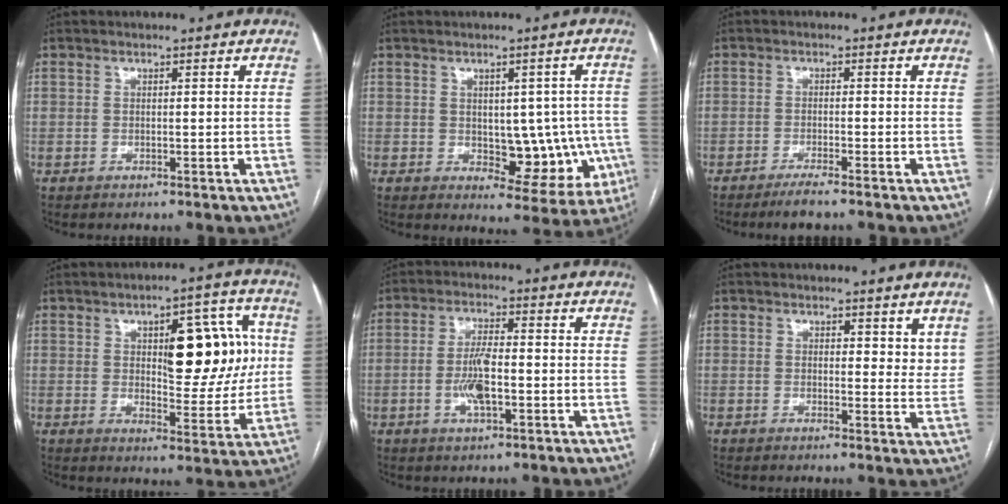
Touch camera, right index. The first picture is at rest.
{"total": 9.5, "force": [-1.0, 5.3, 7.8], "torque": [-0.076, 0.012, 0.006]}
{"total": 3.1, "force": [-2.5, -0.2, 1.8], "torque": [-0.037, -0.006, -0.048]}
{"total": 13.2, "force": [2.7, 5.1, 11.9], "torque": [-0.147, 0.024, 0.042]}
{"total": 6.0, "force": [-1.3, 1.4, 5.6], "torque": [-0.117, 0.001, -0.023]}
{"total": 3.7, "force": [2.7, 1.9, 1.8], "torque": [-0.008, -0.012, 0.031]}